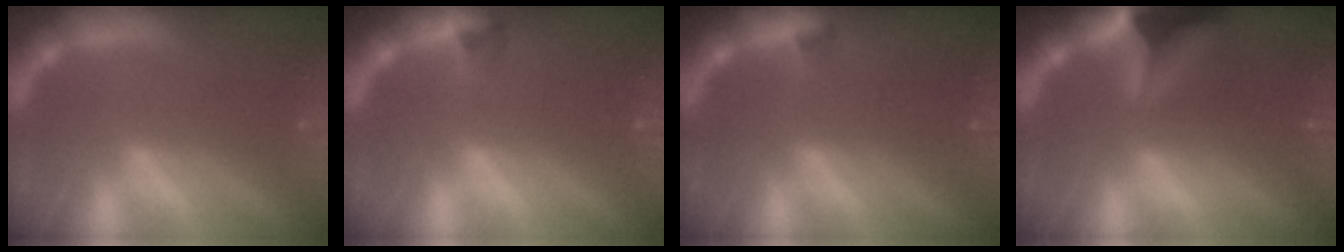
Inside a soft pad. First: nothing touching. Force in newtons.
{"total": 1.4}
{"total": 0.9}
{"total": 8.4}